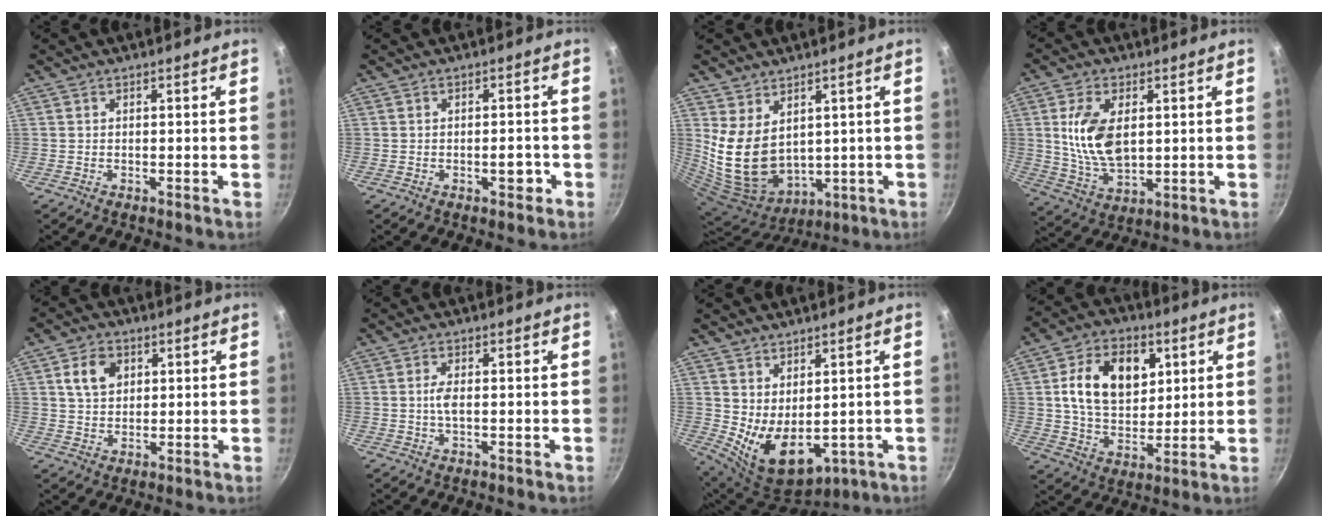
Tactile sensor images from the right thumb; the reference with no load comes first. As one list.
[{"total": 2.8, "force": [-1.1, 1.5, 2.1], "torque": [-0.011, 0.014, -0.016]}, {"total": 13.1, "force": [3.5, 9.2, 8.8], "torque": [-0.146, -0.040, 0.093]}, {"total": 12.1, "force": [2.2, 6.8, 9.7], "torque": [-0.175, -0.016, 0.049]}, {"total": 6.5, "force": [2.2, 4.8, 3.8], "torque": [-0.052, 0.000, 0.038]}, {"total": 2.4, "force": [0.0, 0.8, 2.3], "torque": [-0.052, 0.002, -0.002]}, {"total": 10.7, "force": [0.8, 6.7, 8.3], "torque": [-0.122, -0.032, 0.045]}, {"total": 15.9, "force": [4.4, 10.9, 10.7], "torque": [-0.150, -0.009, 0.069]}]